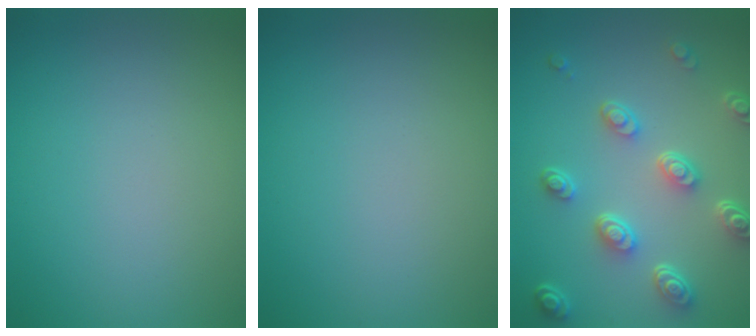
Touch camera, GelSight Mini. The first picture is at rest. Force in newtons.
{"total": 0.0}
{"total": 5.3, "press": 4.0, "slide": 3.5}